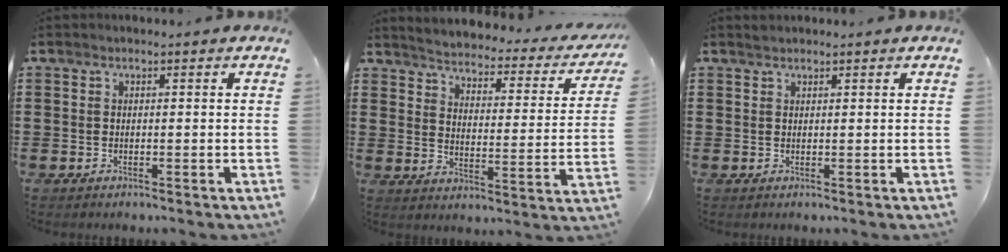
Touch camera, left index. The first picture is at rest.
{"total": 2.6, "force": [2.6, 0.0, 0.5], "torque": [-0.032, -0.030, 0.034]}
{"total": 0.9, "force": [0.9, 0.2, 0.2], "torque": [-0.005, 0.001, 0.017]}